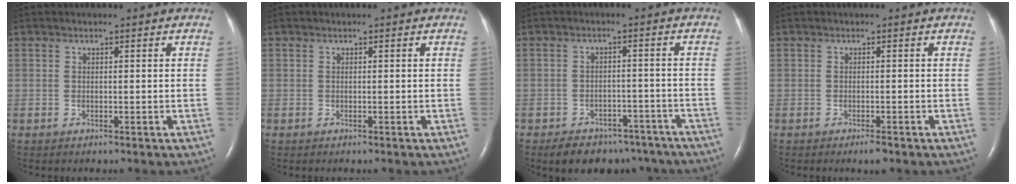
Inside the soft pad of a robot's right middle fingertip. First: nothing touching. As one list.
[{"total": 0.0}, {"total": 11.3, "force": [-8.9, 6.0, 3.5], "torque": [-0.046, 0.007, -0.105]}, {"total": 1.5, "force": [-1.1, 0.3, 1.0], "torque": [-0.018, -0.002, -0.014]}]